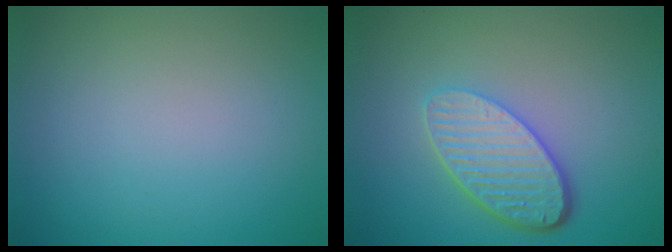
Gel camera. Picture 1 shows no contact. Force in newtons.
{"total": 5.3, "press": 3.8, "slide": 3.6}